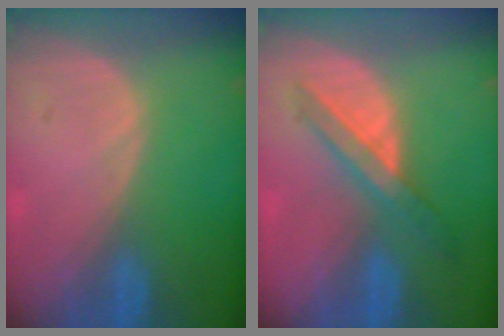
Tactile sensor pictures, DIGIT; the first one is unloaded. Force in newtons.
{"total": 5.8, "press": 5.5, "slide": 1.9}